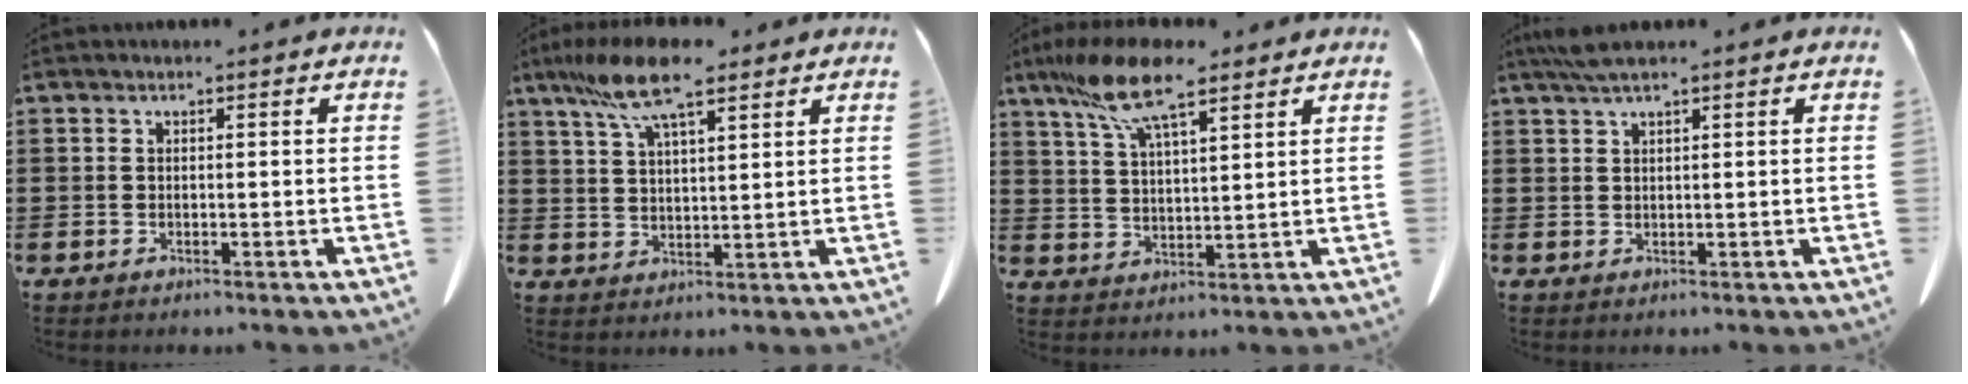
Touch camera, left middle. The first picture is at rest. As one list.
[{"total": 9.9, "force": [6.8, 2.4, 6.8], "torque": [-0.147, -0.005, 0.123]}, {"total": 10.6, "force": [7.4, 2.5, 7.1], "torque": [-0.155, -0.009, 0.136]}, {"total": 2.7, "force": [1.9, 0.2, 1.9], "torque": [-0.040, 0.001, 0.036]}]